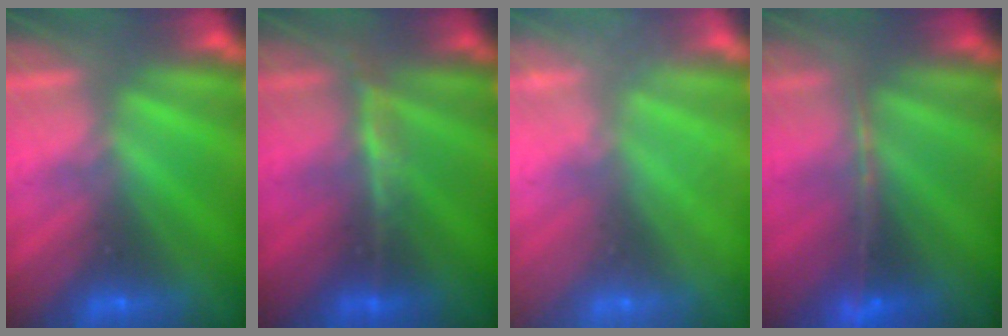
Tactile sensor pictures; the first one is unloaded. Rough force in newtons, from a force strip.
{"total": 2.4}
{"total": 2.5}
{"total": 1.2}